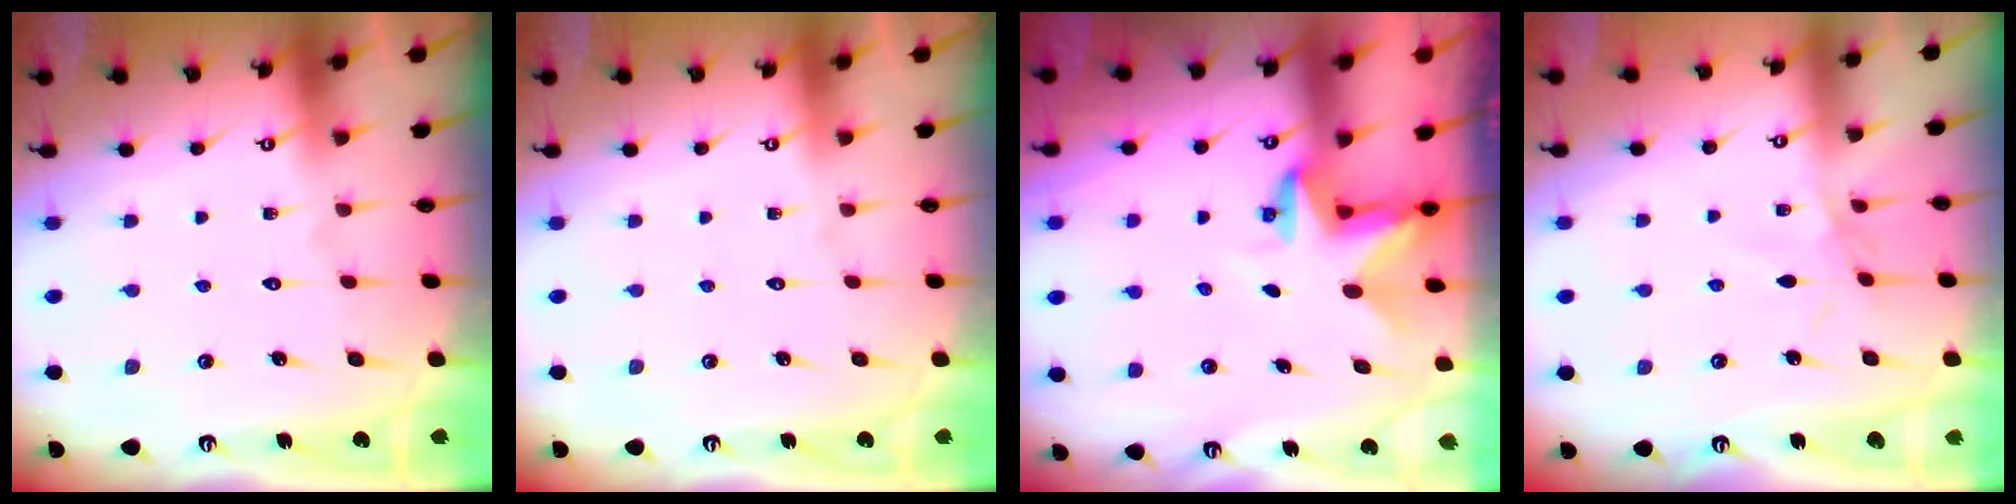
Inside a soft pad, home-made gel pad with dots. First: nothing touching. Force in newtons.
{"total": 0.0}
{"total": 2.8, "press": 2.8, "slide": 0.2}
{"total": 2.3, "press": 2.3, "slide": 0.5}